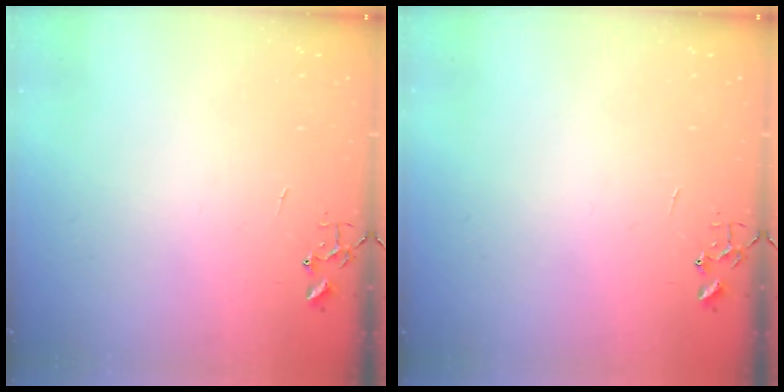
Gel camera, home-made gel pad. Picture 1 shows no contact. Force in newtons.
{"total": 0.0}